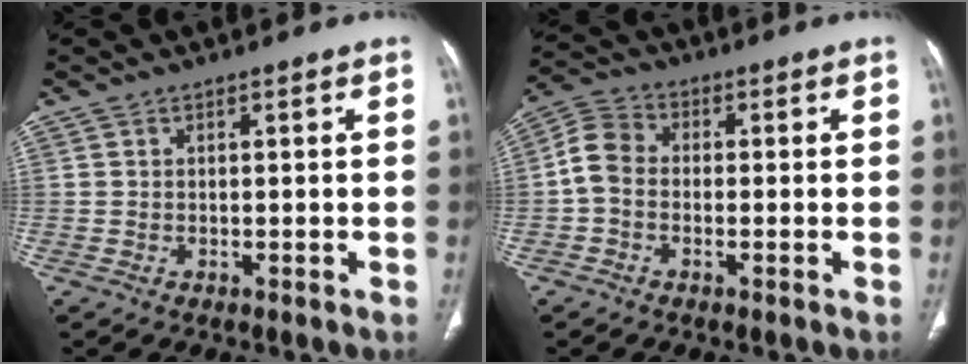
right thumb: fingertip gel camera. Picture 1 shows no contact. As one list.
[{"total": 6.3, "force": [-0.8, 4.8, 4.0], "torque": [-0.070, 0.021, -0.031]}]